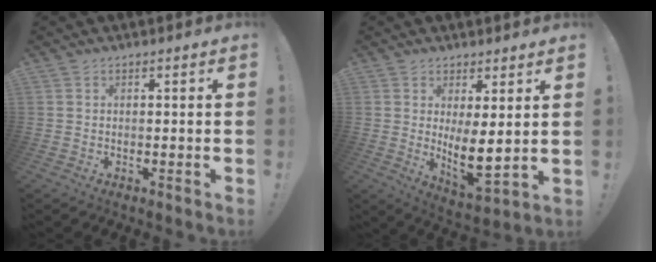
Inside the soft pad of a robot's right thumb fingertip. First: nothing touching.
{"total": 8.8, "force": [1.6, 2.8, 8.2], "torque": [-0.129, -0.035, 0.035]}